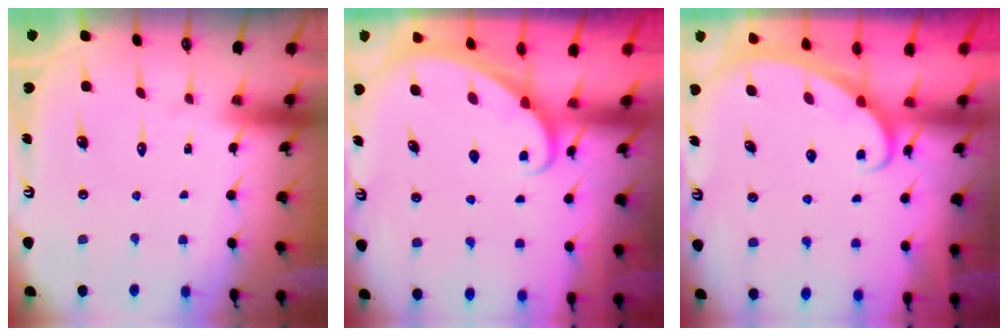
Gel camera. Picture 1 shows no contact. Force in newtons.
{"total": 1.7, "press": 1.7, "slide": 0.1}
{"total": 2.6, "press": 2.6, "slide": 0.3}